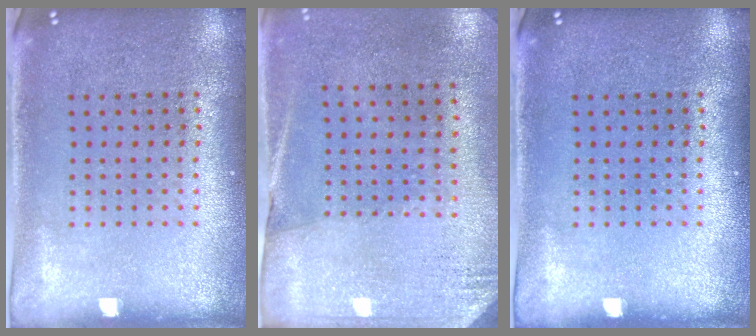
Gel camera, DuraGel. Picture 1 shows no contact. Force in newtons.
{"total": 2.7, "press": 2.4, "slide": 1.3}
{"total": 0.0}